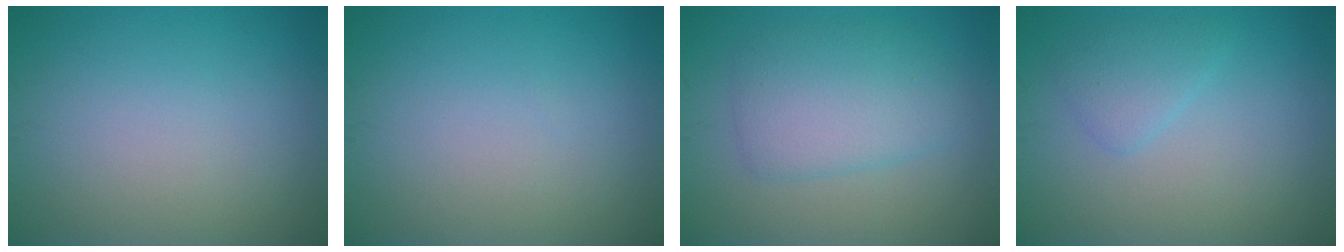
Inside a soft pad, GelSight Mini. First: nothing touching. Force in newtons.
{"total": 0.0}
{"total": 4.3, "press": 4.3, "slide": 0.1}
{"total": 2.0, "press": 2.0, "slide": 0.1}